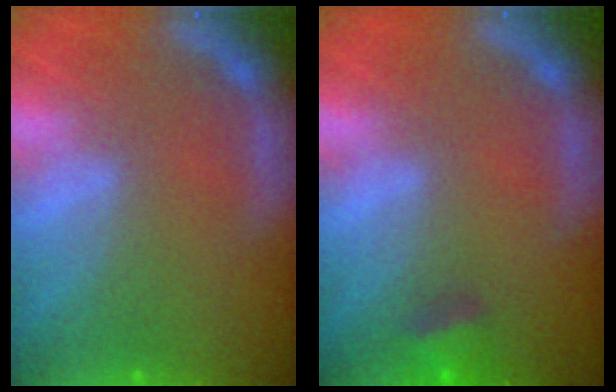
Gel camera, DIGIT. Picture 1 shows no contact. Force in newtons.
{"total": 2.4}